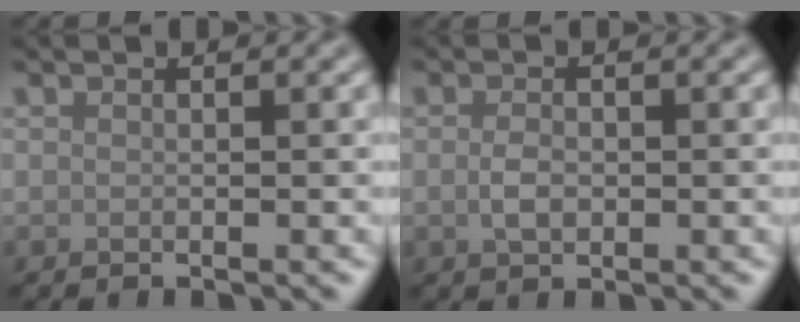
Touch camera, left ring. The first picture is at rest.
{"total": 1.7, "force": [-0.1, 1.1, 1.4], "torque": [-0.030, 0.001, -0.003]}